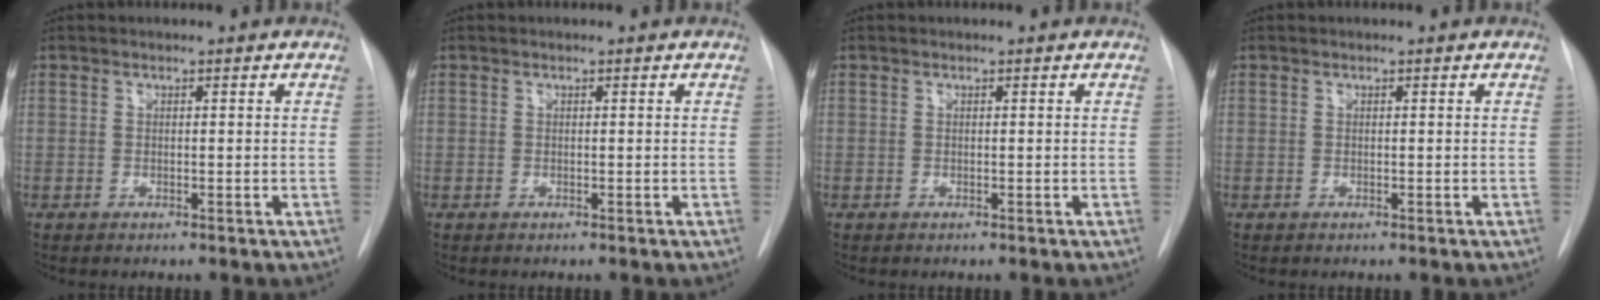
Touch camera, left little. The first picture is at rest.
{"total": 0.0}
{"total": 0.0}
{"total": 0.0}